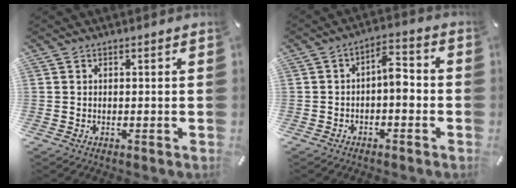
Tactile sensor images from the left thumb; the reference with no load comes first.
{"total": 6.1, "force": [-1.3, 3.2, 5.1], "torque": [-0.075, 0.014, -0.028]}